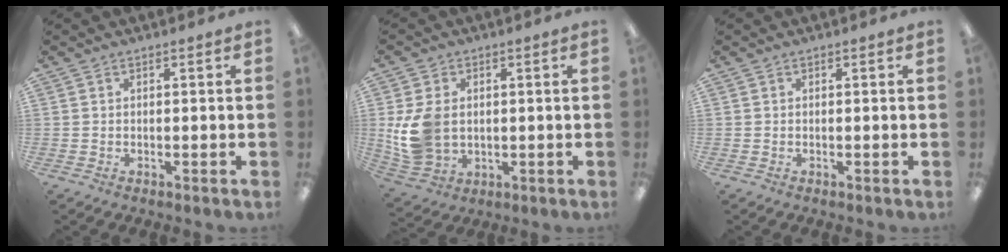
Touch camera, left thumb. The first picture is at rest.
{"total": 11.2, "force": [0.5, 8.6, 7.2], "torque": [-0.168, 0.008, 0.011]}
{"total": 0.0}